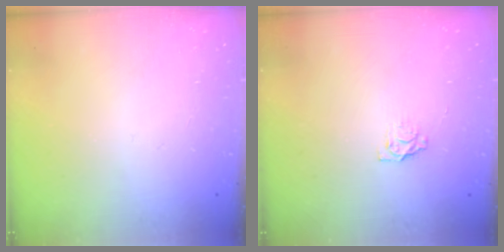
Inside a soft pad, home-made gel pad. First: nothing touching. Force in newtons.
{"total": 3.2, "press": 3.1, "slide": 0.3}